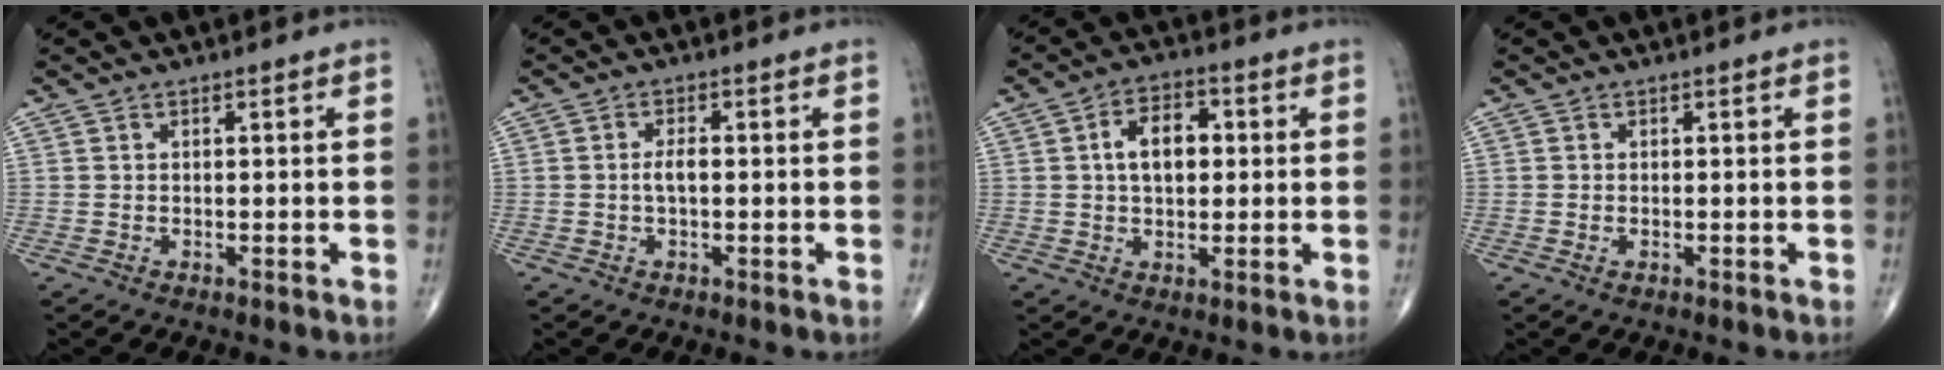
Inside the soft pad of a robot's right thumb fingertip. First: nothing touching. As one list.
[{"total": 2.3, "force": [-0.2, 0.9, 2.1], "torque": [-0.042, 0.006, -0.006]}, {"total": 8.1, "force": [1.1, 5.0, 6.3], "torque": [-0.088, 0.015, 0.013]}, {"total": 0.6, "force": [-0.2, 0.3, 0.5], "torque": [-0.012, 0.003, -0.002]}]